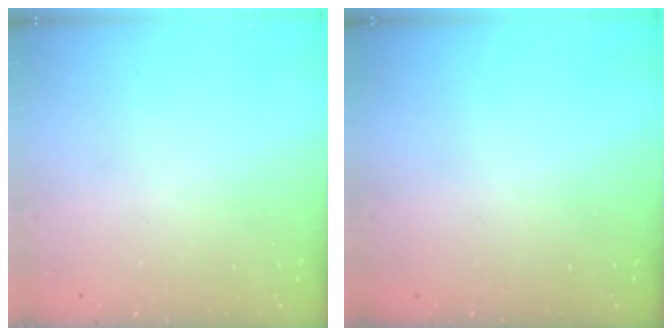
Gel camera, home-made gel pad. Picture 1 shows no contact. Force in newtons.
{"total": 0.0}